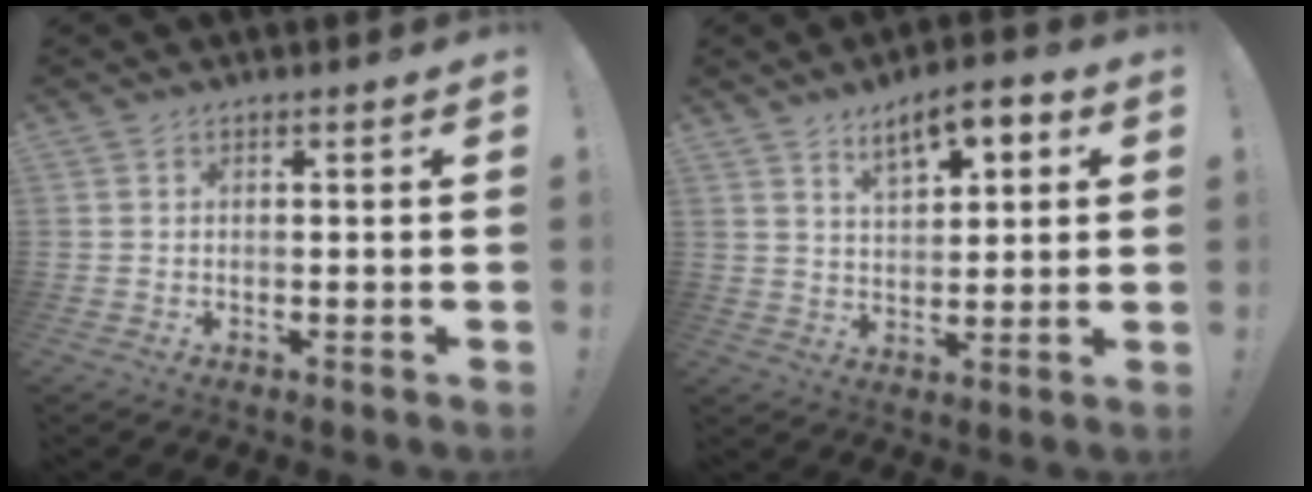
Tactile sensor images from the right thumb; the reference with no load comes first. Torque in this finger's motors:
{"motor_torque": [0.84, 0.89, 0.13, 0.14, 0.19]}